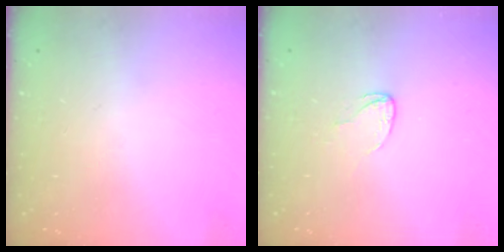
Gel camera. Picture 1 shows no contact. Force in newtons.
{"total": 3.2, "press": 3.2, "slide": 0.3}